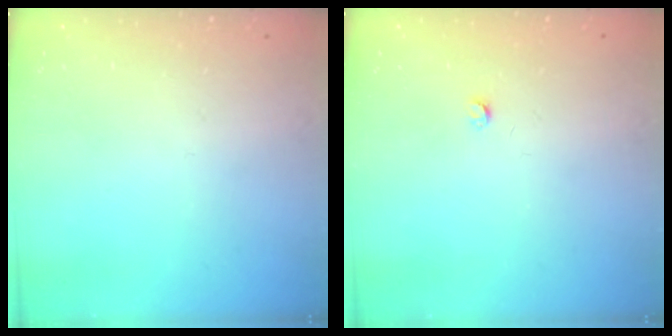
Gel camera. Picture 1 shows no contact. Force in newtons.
{"total": 2.5, "press": 2.5, "slide": 0.4}